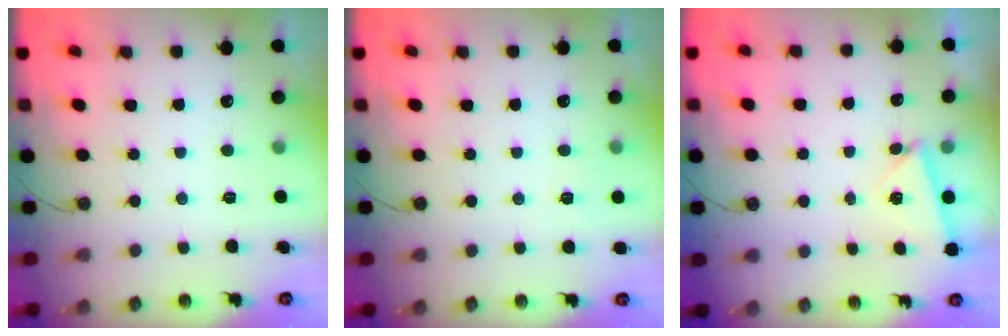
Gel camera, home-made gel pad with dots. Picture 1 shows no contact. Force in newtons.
{"total": 3.3, "press": 2.1, "slide": 2.5}
{"total": 2.7, "press": 2.0, "slide": 1.7}